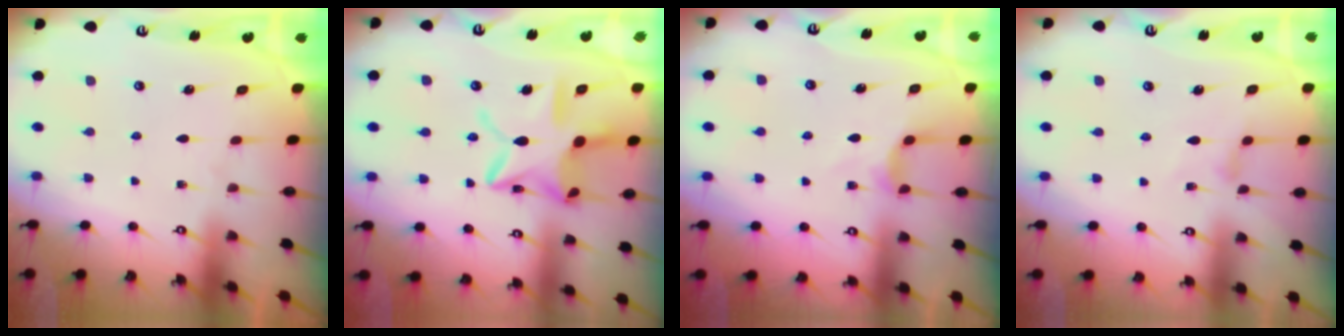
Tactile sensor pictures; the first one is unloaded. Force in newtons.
{"total": 16.1, "press": 16.1, "slide": 1.1}
{"total": 2.8, "press": 2.8, "slide": 0.3}
{"total": 1.4, "press": 1.3, "slide": 0.4}